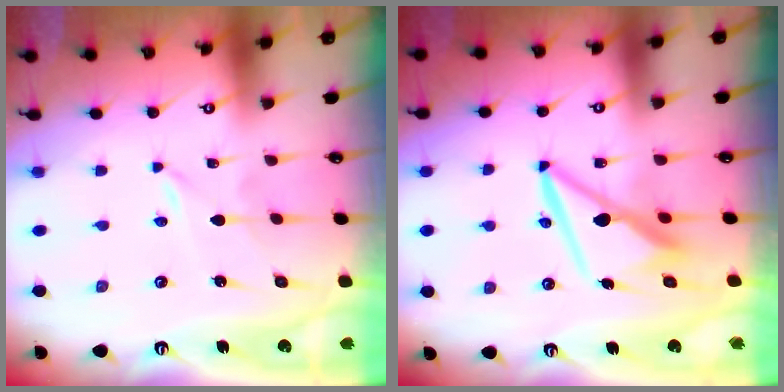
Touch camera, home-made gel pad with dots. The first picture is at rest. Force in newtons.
{"total": 9.9, "press": 9.8, "slide": 1.6}